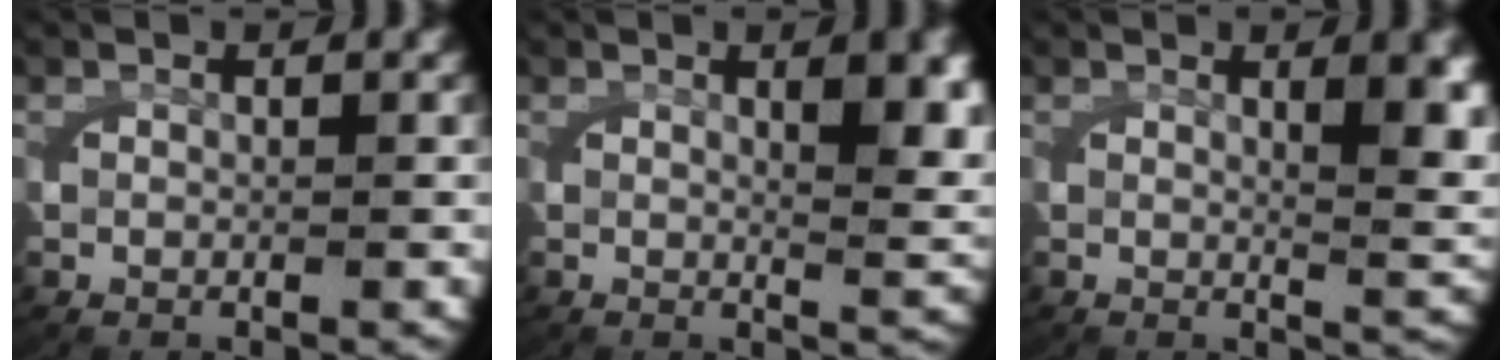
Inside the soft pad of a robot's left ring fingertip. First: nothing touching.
{"total": 4.0, "force": [1.2, 0.9, 3.7], "torque": [-0.054, -0.009, 0.022]}
{"total": 4.4, "force": [1.3, 0.9, 4.1], "torque": [-0.056, -0.009, 0.024]}